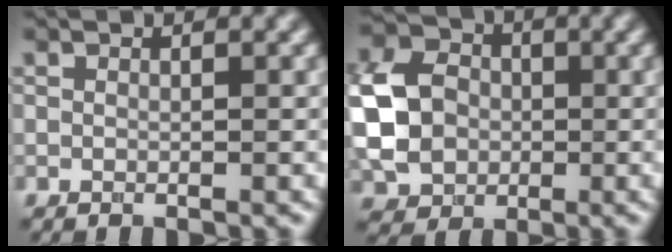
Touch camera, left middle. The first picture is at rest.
{"total": 7.4, "force": [-0.6, 6.0, 4.4], "torque": [-0.106, 0.009, -0.026]}